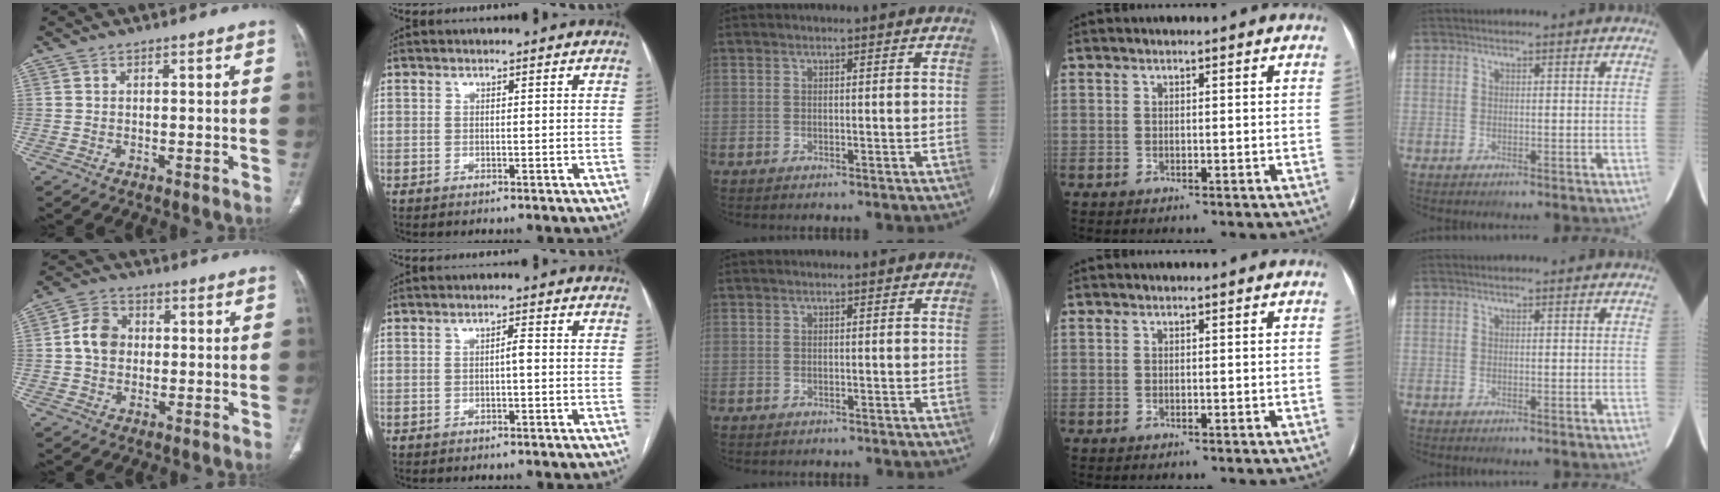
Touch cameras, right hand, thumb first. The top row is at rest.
{"thumb": {"total": 6.5, "force": [0.2, 5.3, 3.8], "torque": [-0.056, 0.014, -0.004]}, "index": {"total": 1.3, "force": [-0.2, 0.2, 1.3], "torque": [-0.019, 0.003, -0.003]}, "middle": {"total": 0.9, "force": [-0.8, 0.3, 0.2], "torque": [-0.010, -0.002, -0.009]}}